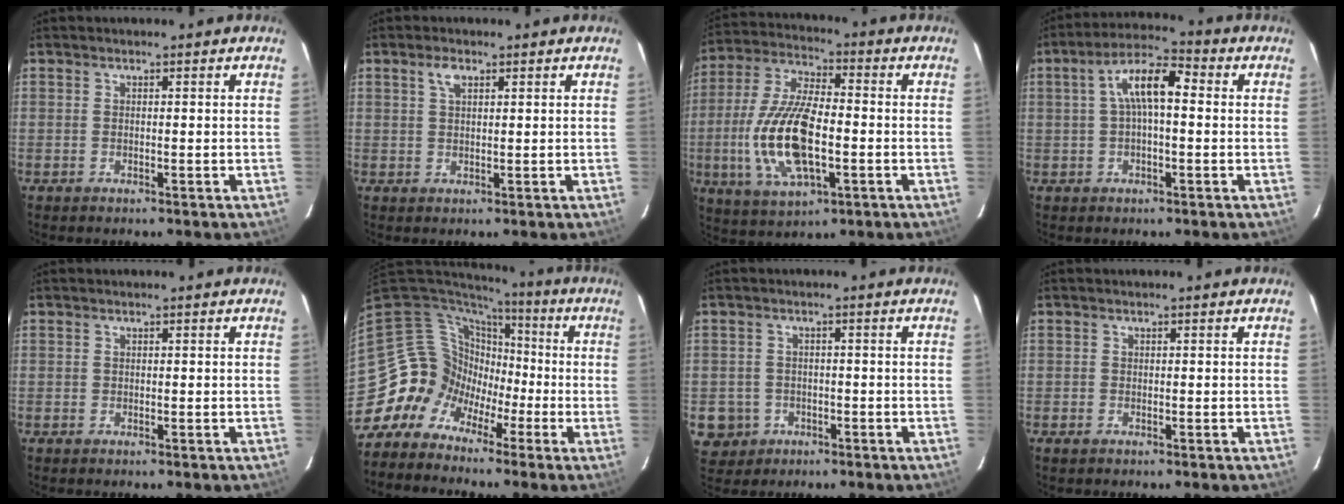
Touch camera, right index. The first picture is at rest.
{"total": 2.4, "force": [1.3, 1.1, 1.7], "torque": [-0.033, 0.006, 0.023]}
{"total": 16.7, "force": [-3.4, 6.7, 14.9], "torque": [-0.317, -0.005, -0.061]}
{"total": 8.3, "force": [0.9, 3.1, 7.7], "torque": [-0.145, 0.027, 0.011]}
{"total": 0.0}
{"total": 10.5, "force": [-4.8, 9.2, 1.2], "torque": [-0.034, 0.040, -0.103]}
{"total": 5.9, "force": [-1.9, 5.5, 1.1], "torque": [-0.037, 0.014, -0.017]}
{"total": 0.6, "force": [-0.4, 0.4, 0.2], "torque": [-0.004, -0.001, -0.008]}